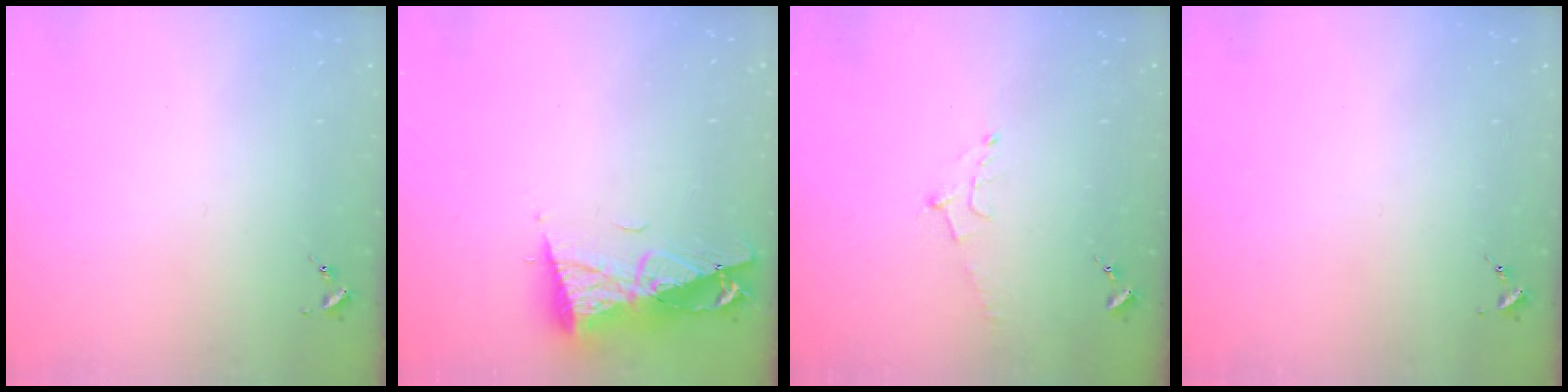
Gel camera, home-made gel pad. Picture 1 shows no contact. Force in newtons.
{"total": 10.4, "press": 10.3, "slide": 1.4}
{"total": 5.6, "press": 5.5, "slide": 1.0}
{"total": 0.0}